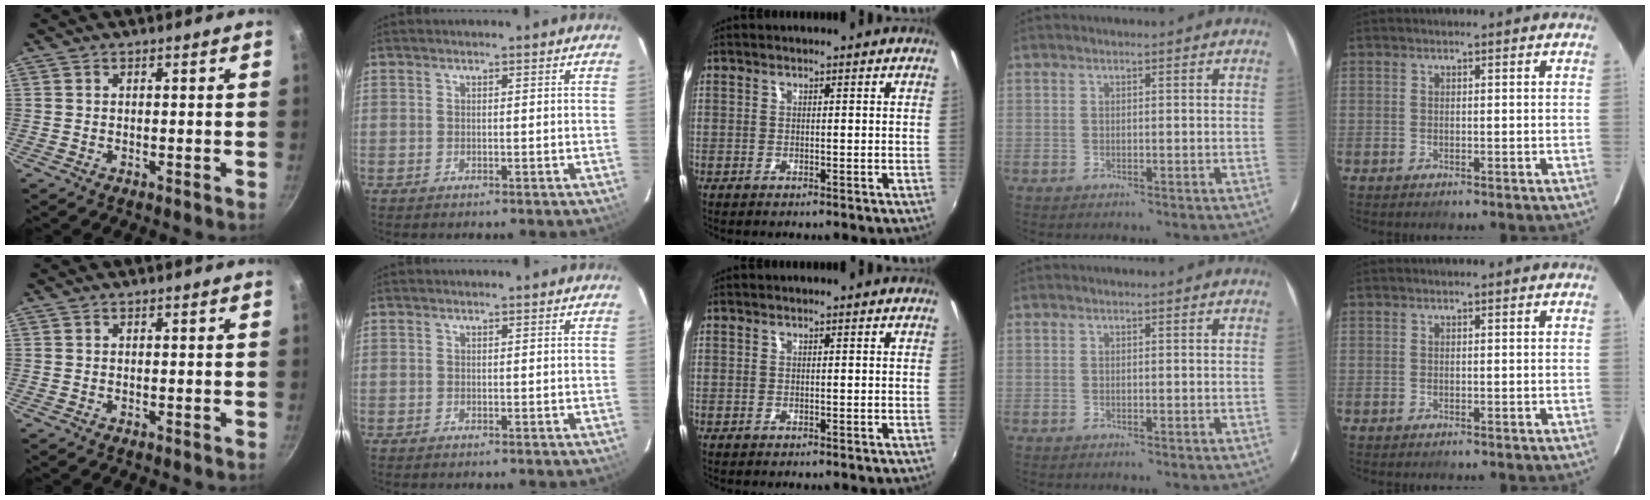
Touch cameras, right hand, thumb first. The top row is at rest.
{}